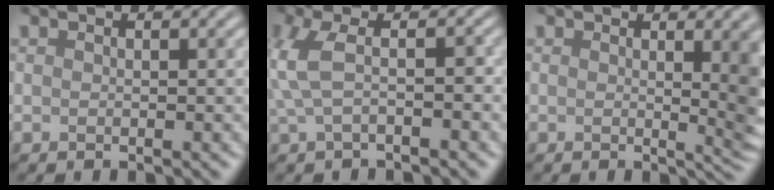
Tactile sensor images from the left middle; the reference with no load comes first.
{"total": 2.7, "force": [-0.7, 0.7, 2.5], "torque": [-0.087, 0.005, 0.002]}
{"total": 5.7, "force": [0.2, 1.8, 5.4], "torque": [-0.033, 0.003, 0.010]}